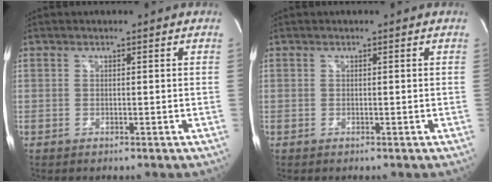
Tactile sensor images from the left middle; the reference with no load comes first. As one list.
[{"total": 0.0}]